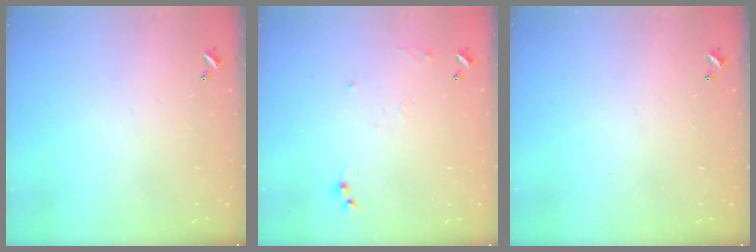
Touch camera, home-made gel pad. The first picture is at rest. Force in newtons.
{"total": 6.9, "press": 6.9, "slide": 0.7}
{"total": 0.0}